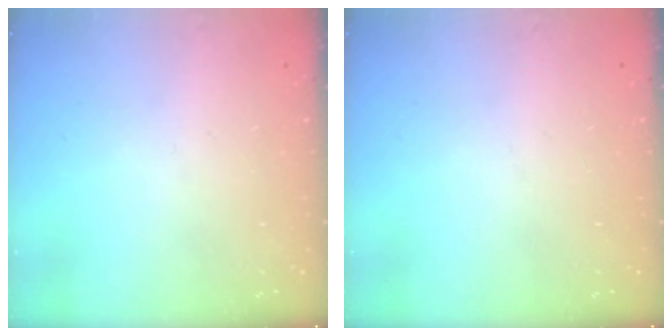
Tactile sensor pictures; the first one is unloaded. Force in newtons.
{"total": 0.0}